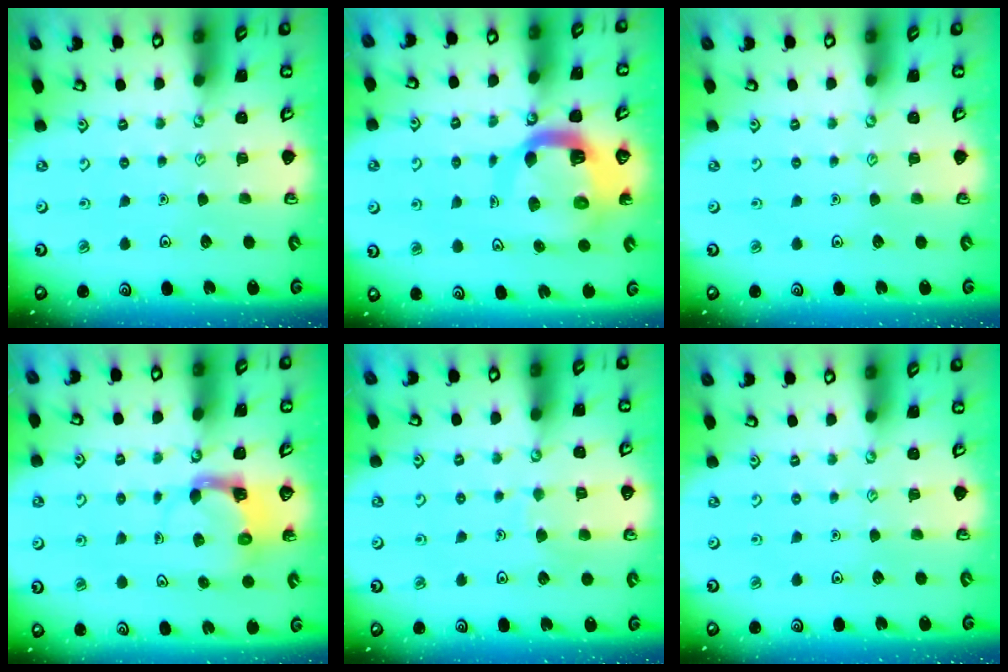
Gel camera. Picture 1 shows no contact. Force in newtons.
{"total": 11.8, "press": 11.7, "slide": 1.4}
{"total": 0.0}
{"total": 4.0, "press": 3.9, "slide": 0.4}
{"total": 4.7, "press": 4.7, "slide": 0.4}
{"total": 0.0}